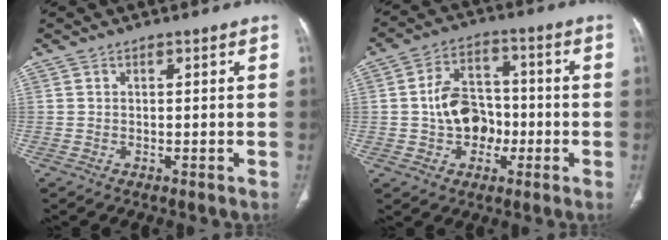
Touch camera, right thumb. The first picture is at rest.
{"total": 10.5, "force": [-1.7, 8.1, 6.4], "torque": [-0.074, 0.031, -0.032]}